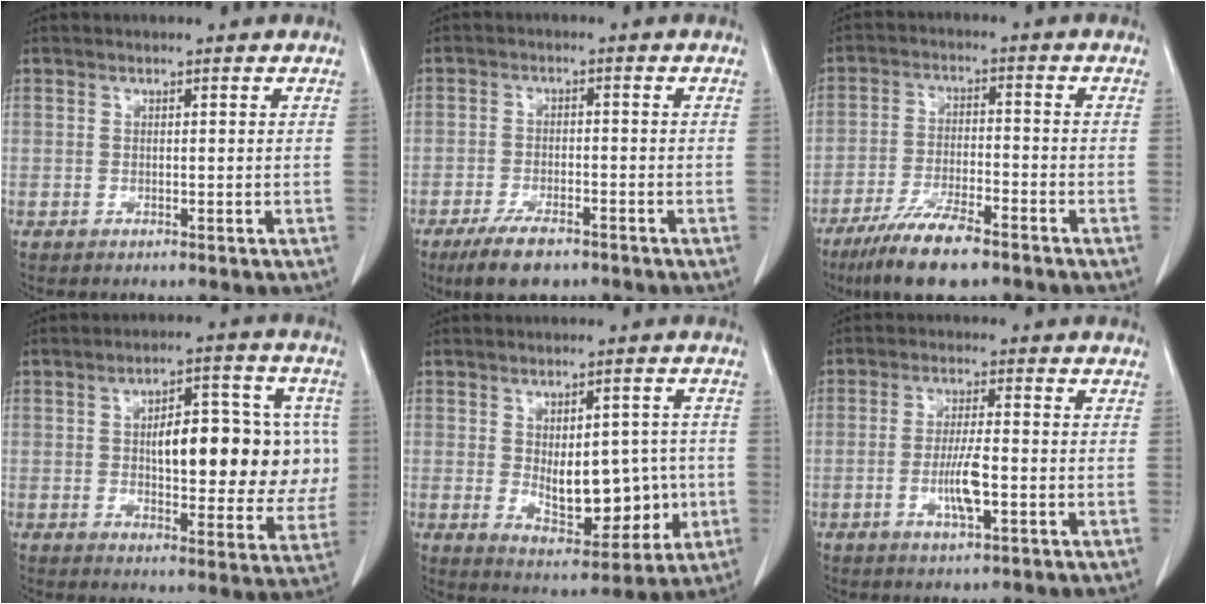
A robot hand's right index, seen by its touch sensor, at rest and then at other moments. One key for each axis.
{"total": 6.7, "fx": -4.8, "fy": 2.3, "fz": 4.0, "tx": -0.076, "ty": -0.007, "tz": -0.081}
{"total": 10.4, "fx": -7.5, "fy": 2.1, "fz": 6.8, "tx": -0.126, "ty": -0.021, "tz": -0.132}
{"total": 15.9, "fx": 1.7, "fy": 6.6, "fz": 14.4, "tx": -0.187, "ty": 0.026, "tz": 0.033}
{"total": 11.2, "fx": -0.7, "fy": 5.7, "fz": 9.6, "tx": -0.139, "ty": 0.005, "tz": 0.009}
{"total": 5.5, "fx": -1.5, "fy": 0.9, "fz": 5.3, "tx": -0.102, "ty": -0.005, "tz": -0.023}